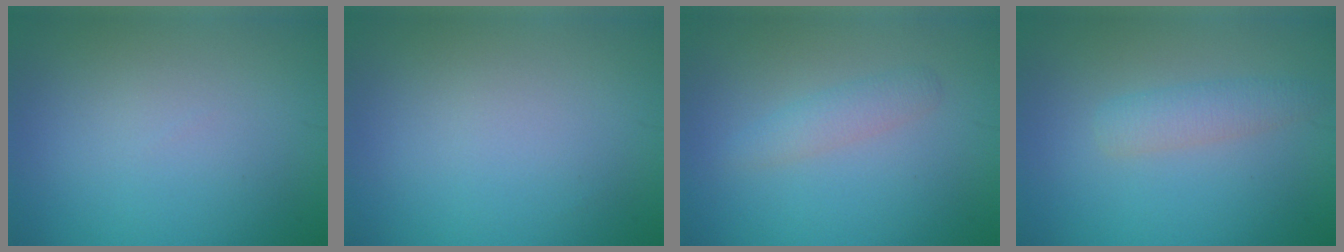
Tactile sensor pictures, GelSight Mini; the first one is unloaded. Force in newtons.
{"total": 0.0}
{"total": 1.1, "press": 1.1, "slide": 0.1}
{"total": 2.2, "press": 2.2, "slide": 0.1}